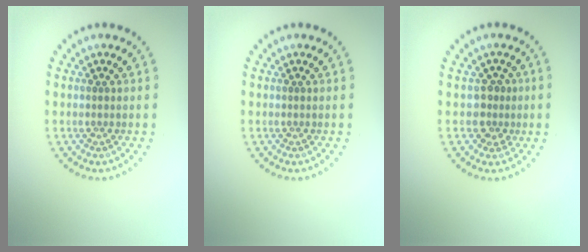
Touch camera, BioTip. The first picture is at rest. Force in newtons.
{"total": 0.0}
{"total": 2.1, "press": 1.7, "slide": 1.2}